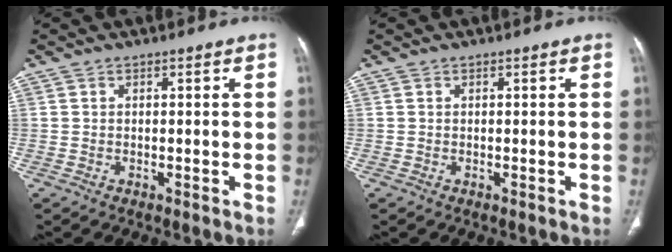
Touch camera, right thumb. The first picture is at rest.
{"total": 0.0}